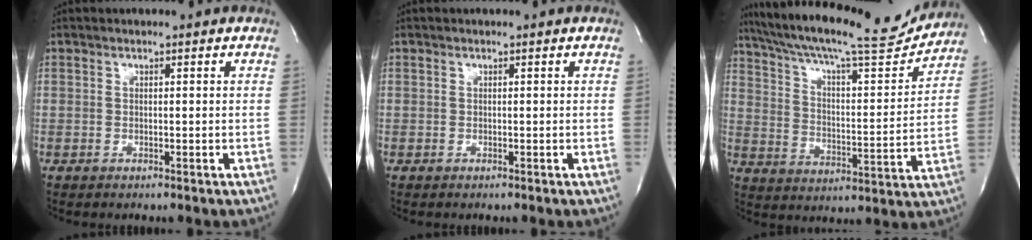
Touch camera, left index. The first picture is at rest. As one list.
[{"total": 0.0}, {"total": 22.0, "force": [19.9, 2.8, 9.0], "torque": [-0.161, -0.014, 0.289]}]